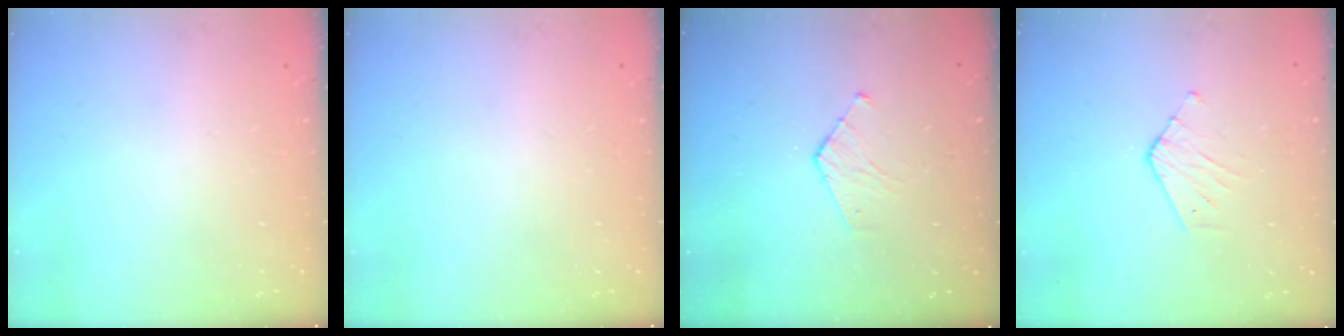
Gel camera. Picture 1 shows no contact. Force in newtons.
{"total": 0.0}
{"total": 2.8, "press": 2.8, "slide": 0.3}
{"total": 3.0, "press": 3.0, "slide": 0.3}